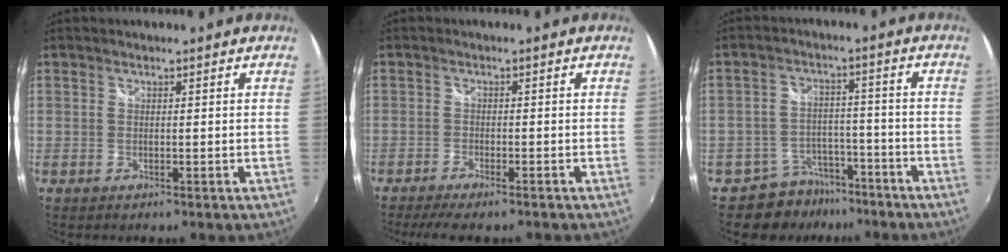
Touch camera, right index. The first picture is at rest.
{"total": 6.7, "force": [-5.5, 1.2, 3.5], "torque": [-0.085, -0.019, -0.090]}
{"total": 7.9, "force": [-6.3, 4.7, 0.6], "torque": [-0.021, 0.024, -0.092]}